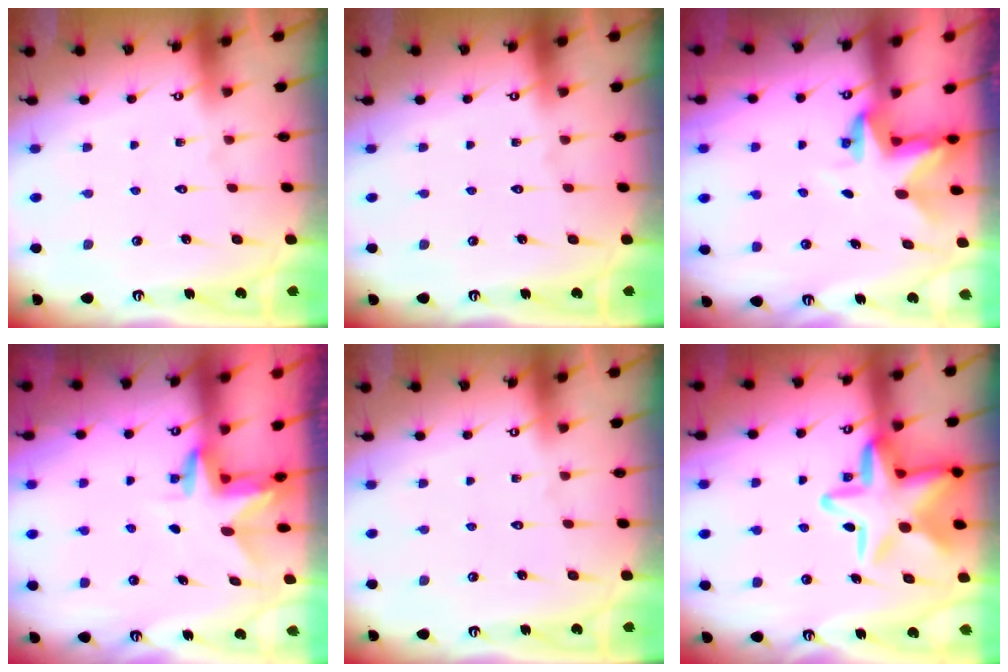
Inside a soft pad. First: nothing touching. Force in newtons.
{"total": 0.0}
{"total": 2.8, "press": 2.8, "slide": 0.2}
{"total": 3.0, "press": 3.0, "slide": 0.2}
{"total": 0.0}
{"total": 18.0, "press": 17.9, "slide": 2.0}